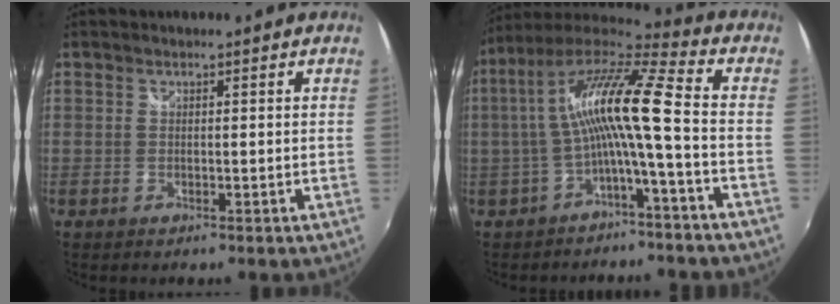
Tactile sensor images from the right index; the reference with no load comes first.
{"total": 13.3, "force": [-1.2, 0.4, 13.2], "torque": [-0.253, 0.016, -0.022]}